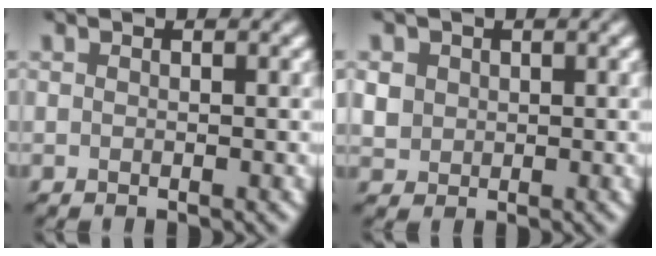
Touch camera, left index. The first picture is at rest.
{"total": 2.2, "force": [0.4, 2.0, 0.6], "torque": [-0.018, 0.006, 0.012]}